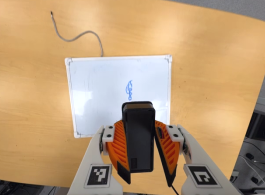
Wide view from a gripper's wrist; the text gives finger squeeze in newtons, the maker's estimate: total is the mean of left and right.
{"total": 9.1, "left": 9.3, "right": 8.9}